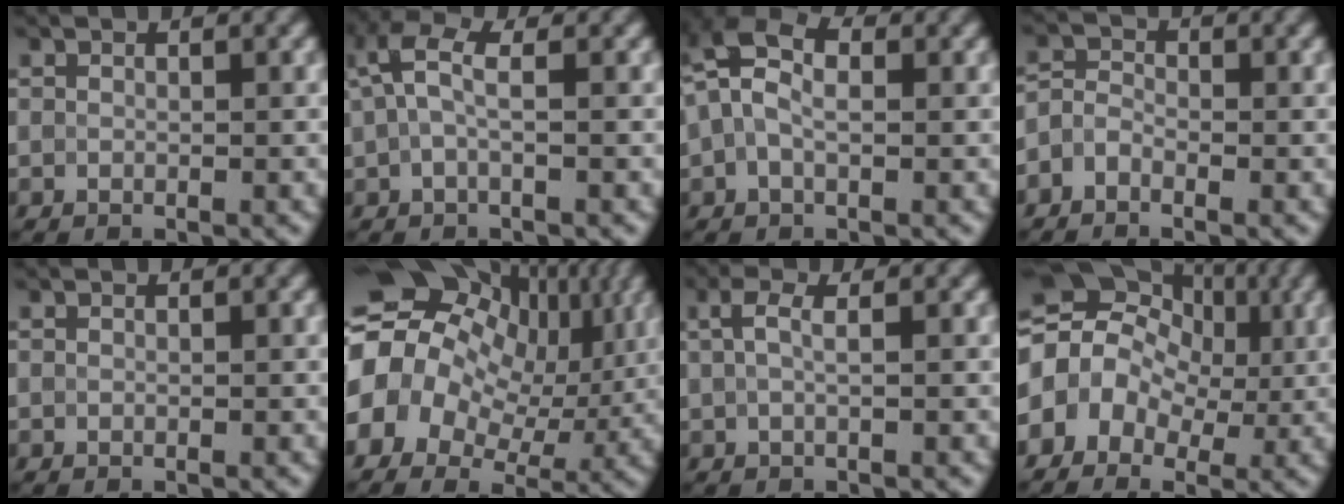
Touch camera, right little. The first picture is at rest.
{"total": 3.0, "force": [0.7, 1.1, 2.6], "torque": [-0.062, 0.010, 0.009]}
{"total": 6.0, "force": [1.0, 3.5, 4.7], "torque": [-0.102, 0.017, 0.007]}
{"total": 1.9, "force": [-1.0, 1.2, 1.1], "torque": [-0.022, 0.005, -0.031]}
{"total": 0.0}
{"total": 19.1, "force": [2.7, 14.9, 11.7], "torque": [-0.218, 0.027, 0.022]}
{"total": 2.0, "force": [0.7, 0.7, 1.8], "torque": [-0.038, 0.004, 0.008]}
{"total": 9.1, "force": [0.4, 7.1, 5.6], "torque": [-0.086, 0.027, -0.013]}